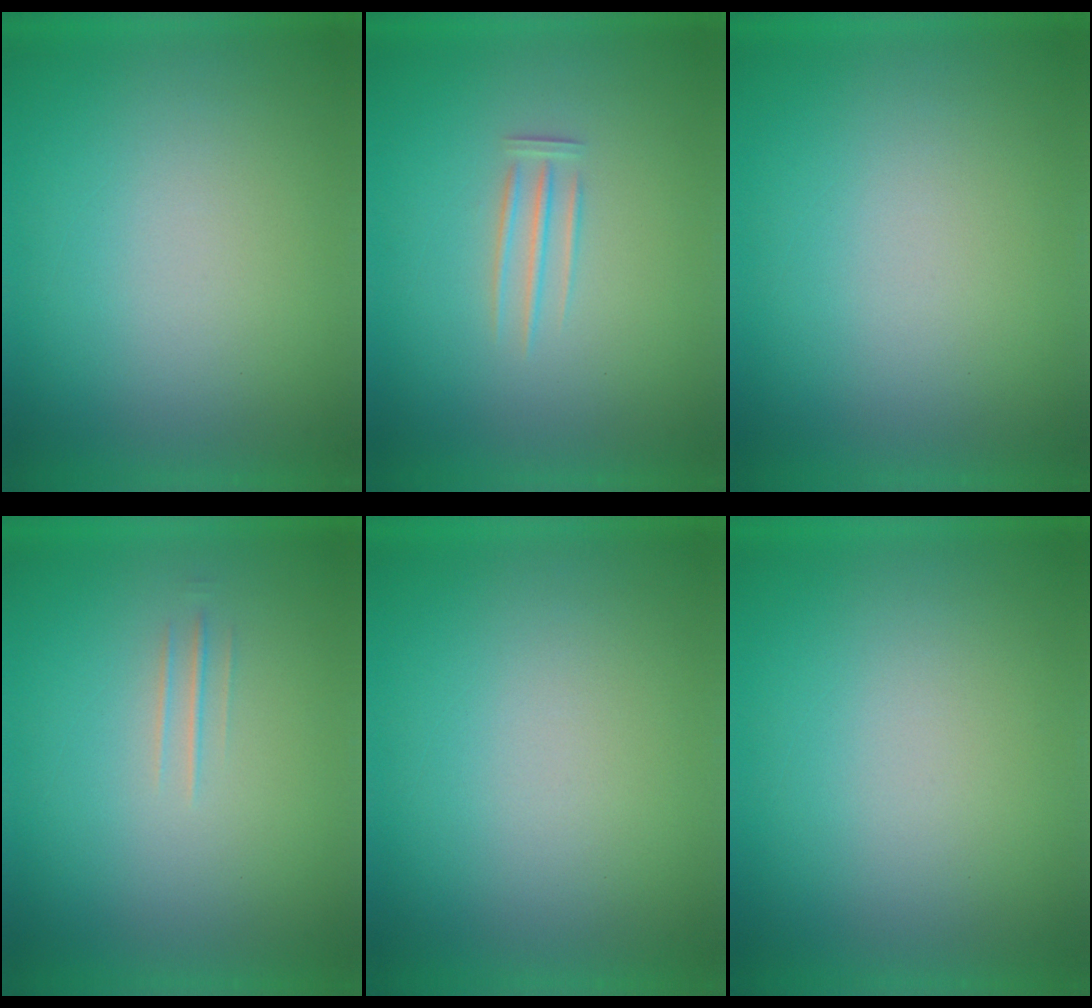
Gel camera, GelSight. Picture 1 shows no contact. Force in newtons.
{"total": 1.3}
{"total": 1.1}
{"total": 1.3}
{"total": 0.0}
{"total": 0.0}